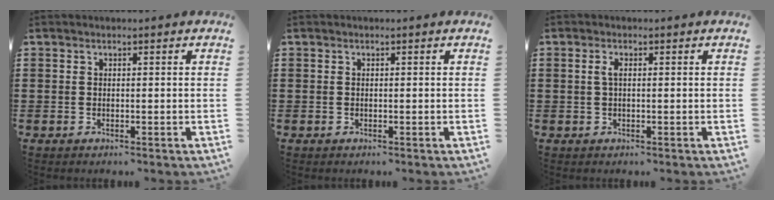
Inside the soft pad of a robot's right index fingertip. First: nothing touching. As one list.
[{"total": 0.0}, {"total": 1.6, "force": [0.1, 0.5, 1.5], "torque": [-0.036, 0.000, -0.003]}]